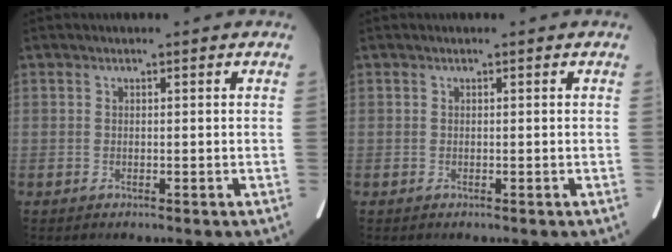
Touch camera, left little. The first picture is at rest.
{"total": 0.0}